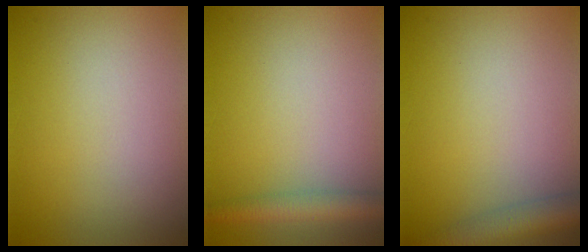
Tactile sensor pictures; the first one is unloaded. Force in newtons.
{"total": 3.0, "press": 3.0, "slide": 0.1}
{"total": 4.4, "press": 4.4, "slide": 0.2}